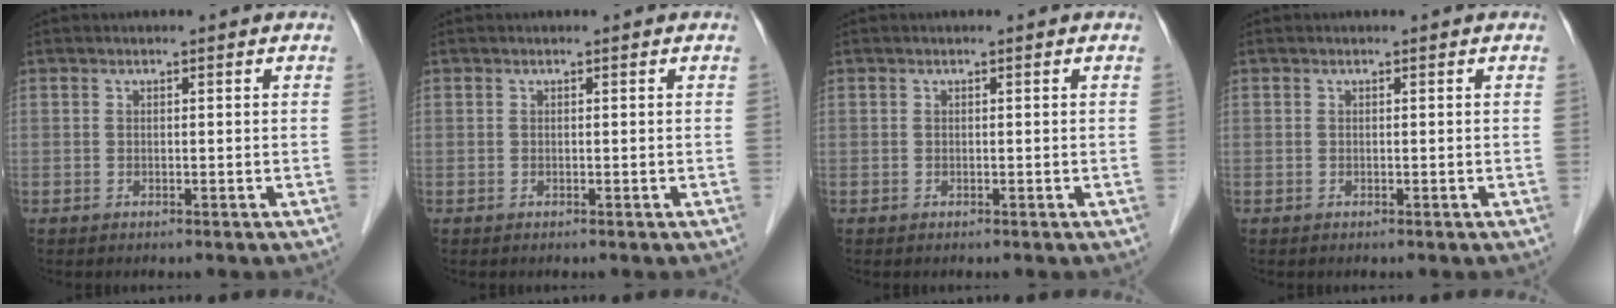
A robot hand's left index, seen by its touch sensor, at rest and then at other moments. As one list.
[{"total": 0.0}, {"total": 0.0}, {"total": 0.0}]